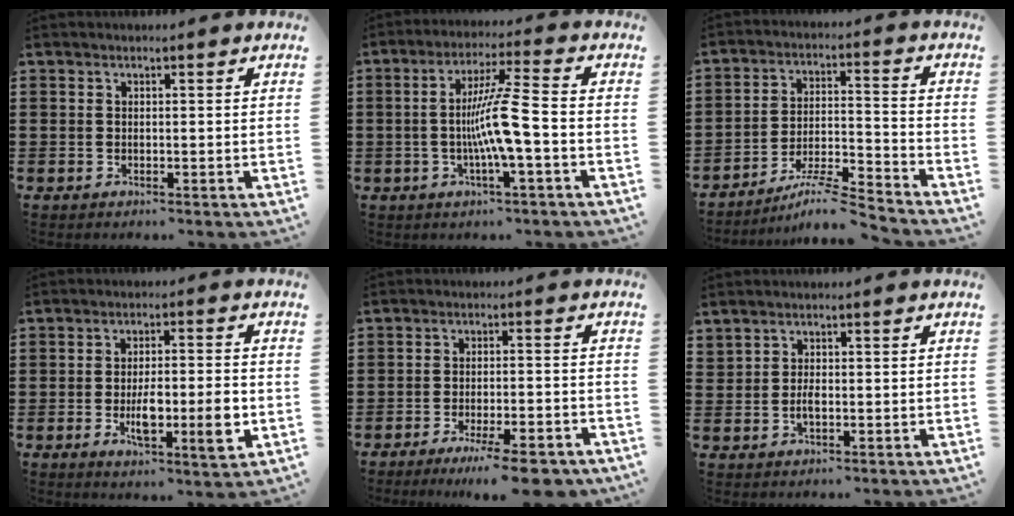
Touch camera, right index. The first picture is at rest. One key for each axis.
{"total": 8.4, "fx": -1.6, "fy": -0.1, "fz": 8.2, "tx": -0.157, "ty": -0.011, "tz": -0.037}
{"total": 7.0, "fx": -6.3, "fy": 0.0, "fz": 3.0, "tx": -0.059, "ty": -0.006, "tz": -0.124}
{"total": 8.2, "fx": -1.9, "fy": 2.0, "fz": 7.8, "tx": -0.134, "ty": -0.011, "tz": -0.032}
{"total": 6.8, "fx": -5.2, "fy": 0.4, "fz": 4.4, "tx": -0.066, "ty": -0.006, "tz": -0.091}
{"total": 1.4, "fx": -0.1, "fy": 0.7, "fz": 1.2, "tx": -0.025, "ty": 0.000, "tz": -0.002}